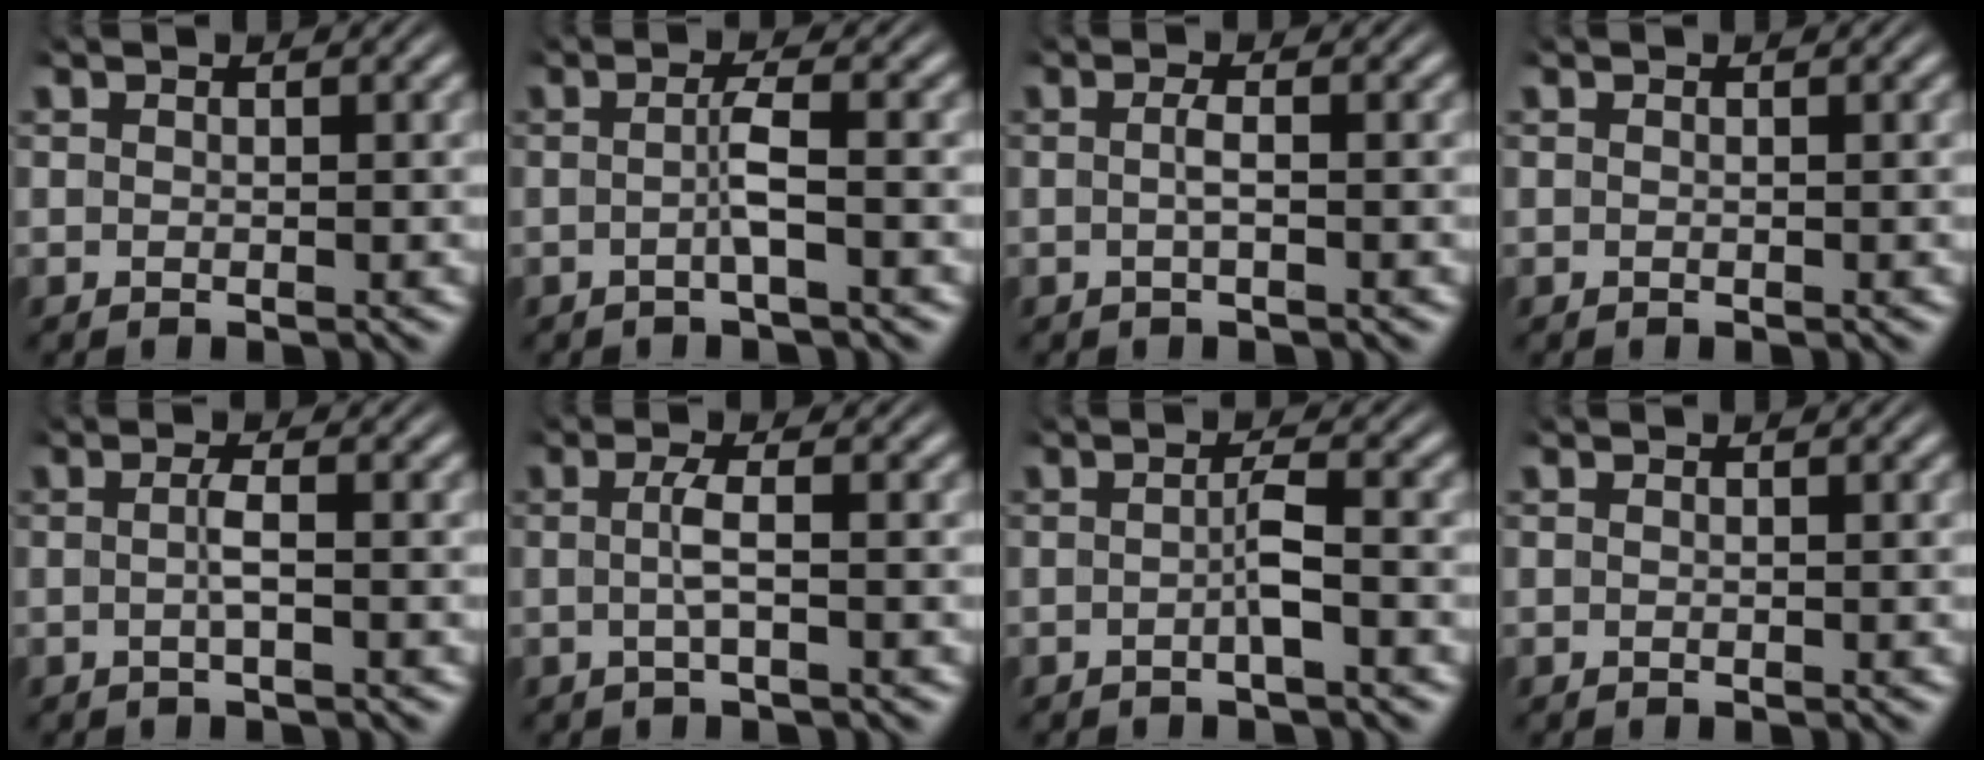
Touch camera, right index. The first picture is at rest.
{"total": 2.1, "force": [-0.7, -0.4, 1.9], "torque": [-0.030, 0.003, -0.016]}
{"total": 1.3, "force": [-0.6, -0.3, 1.2], "torque": [-0.022, -0.003, -0.009]}
{"total": 0.0}
{"total": 1.6, "force": [-0.6, -0.3, 1.5], "torque": [-0.028, -0.002, -0.011]}
{"total": 2.0, "force": [-0.5, -0.3, 2.0], "torque": [-0.038, -0.001, -0.006]}
{"total": 1.8, "force": [-0.8, -0.2, 1.6], "torque": [-0.021, 0.005, -0.019]}
{"total": 0.0}